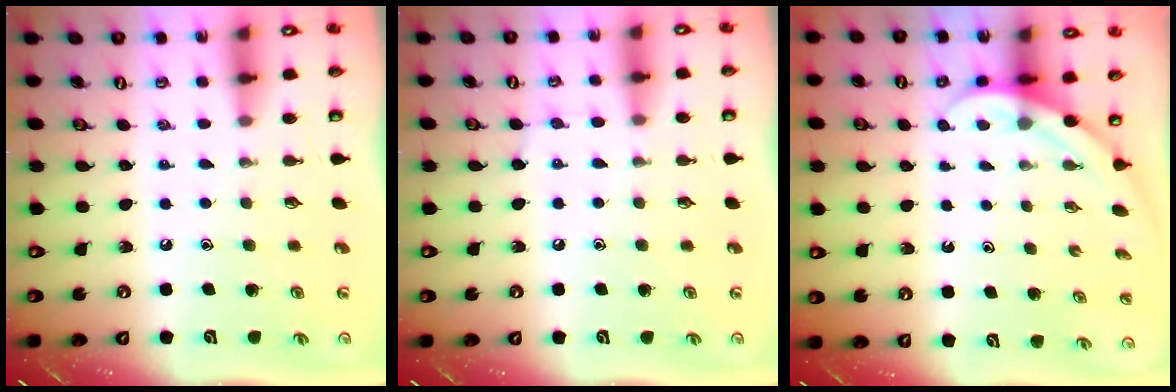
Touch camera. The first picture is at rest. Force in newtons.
{"total": 4.8, "press": 4.8, "slide": 0.5}
{"total": 4.2, "press": 4.2, "slide": 0.2}